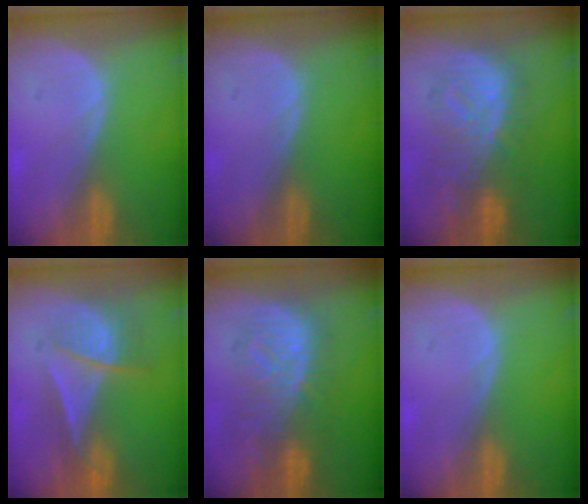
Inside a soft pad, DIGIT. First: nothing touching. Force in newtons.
{"total": 0.0}
{"total": 9.8, "press": 9.8, "slide": 0.6}
{"total": 7.1, "press": 6.1, "slide": 3.7}
{"total": 9.8, "press": 9.8, "slide": 0.6}
{"total": 0.0}